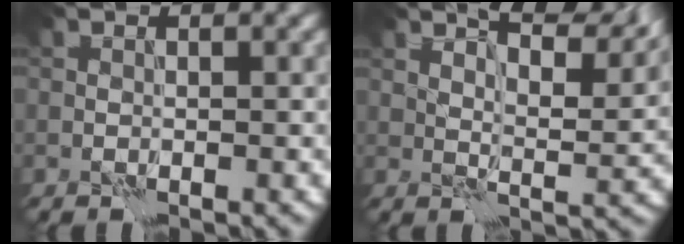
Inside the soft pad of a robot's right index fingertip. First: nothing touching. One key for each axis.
{"total": 8.1, "fx": 5.9, "fy": 2.2, "fz": 5.1, "tx": -0.069, "ty": 0.003, "tz": 0.077}